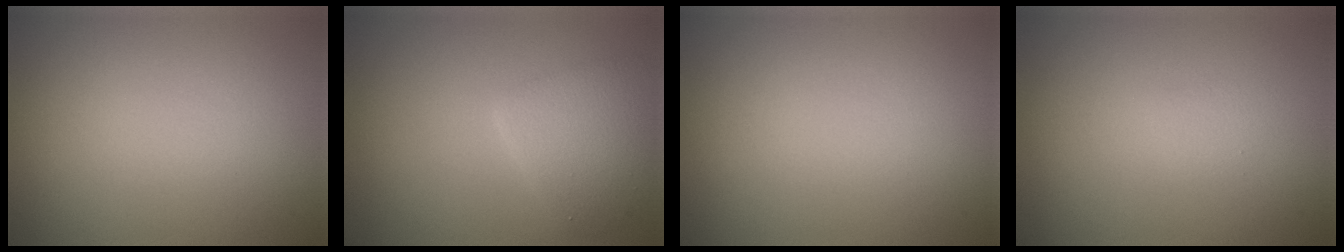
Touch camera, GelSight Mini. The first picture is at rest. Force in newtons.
{"total": 3.4, "press": 3.4, "slide": 0.2}
{"total": 0.0}
{"total": 0.6, "press": 0.6, "slide": 0.1}